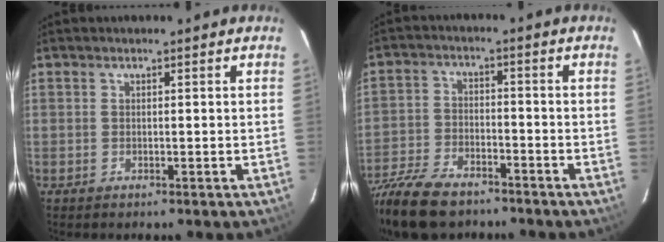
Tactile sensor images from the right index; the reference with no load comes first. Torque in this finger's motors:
{"motor_torque": [0.96, -0.86, 0.37, 0.09]}